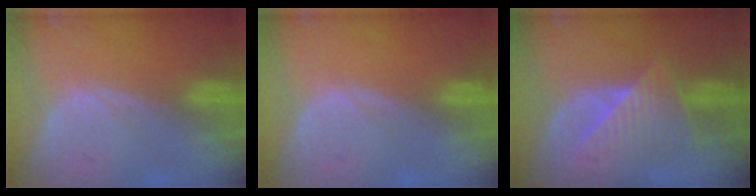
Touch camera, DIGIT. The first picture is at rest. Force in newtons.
{"total": 0.0}
{"total": 6.5, "press": 6.4, "slide": 1.0}